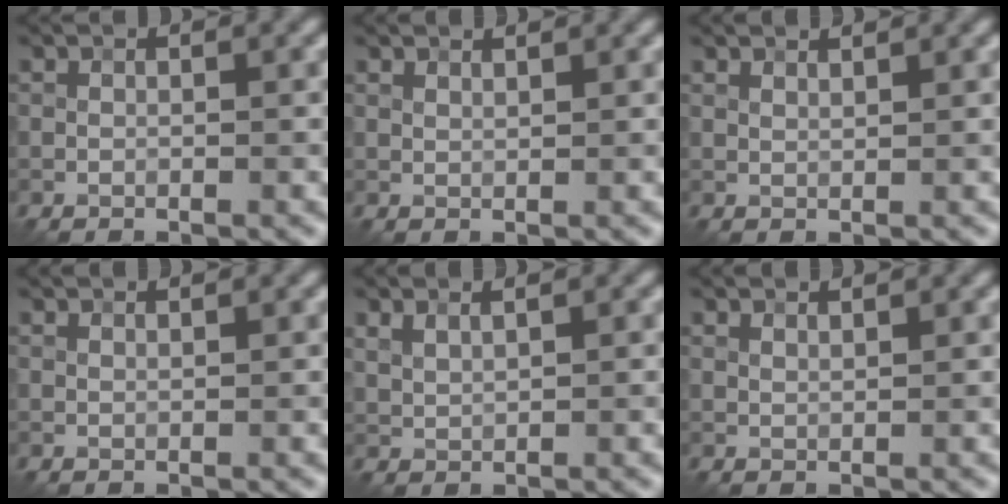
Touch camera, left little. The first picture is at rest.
{"total": 1.4, "force": [1.3, 0.2, 0.4], "torque": [-0.010, -0.003, 0.017]}
{"total": 1.8, "force": [1.7, 0.3, 0.7], "torque": [-0.013, -0.002, 0.020]}
{"total": 1.3, "force": [1.2, 0.1, 0.4], "torque": [-0.009, -0.003, 0.013]}
{"total": 1.6, "force": [1.3, 0.3, 0.7], "torque": [-0.022, -0.001, 0.028]}
{"total": 1.7, "force": [1.5, 0.2, 0.6], "torque": [-0.012, -0.002, 0.020]}